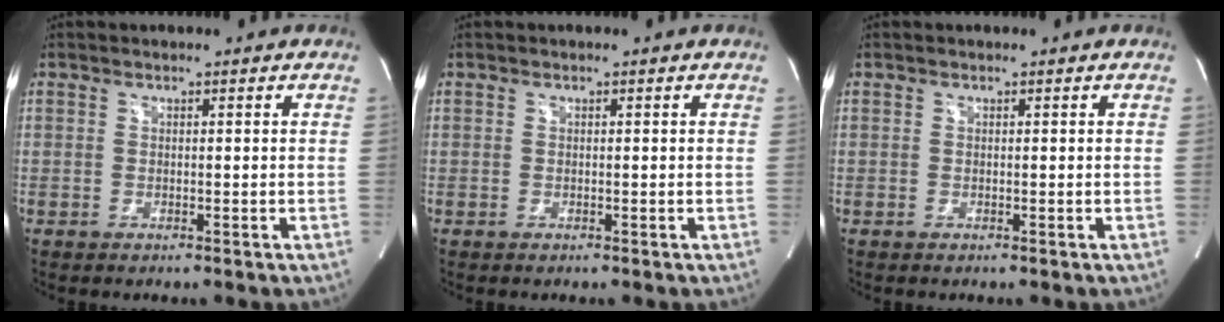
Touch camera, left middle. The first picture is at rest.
{"total": 0.0}
{"total": 0.0}